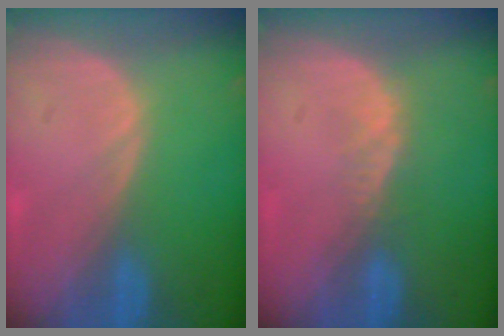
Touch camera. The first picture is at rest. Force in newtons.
{"total": 2.1, "press": 1.5, "slide": 1.4}